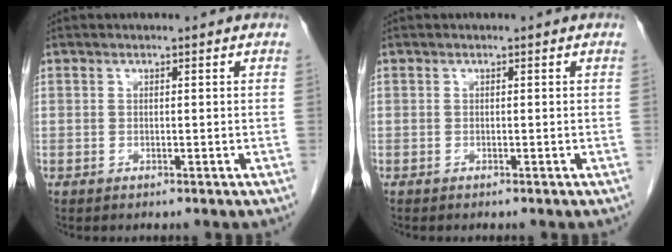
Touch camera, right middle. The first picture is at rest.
{"total": 0.0}